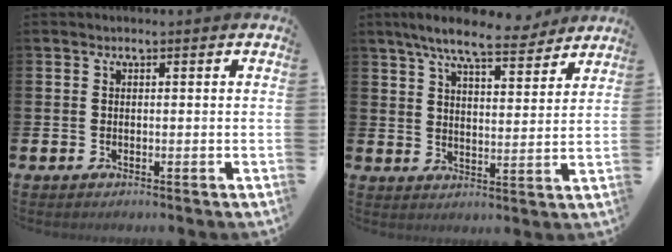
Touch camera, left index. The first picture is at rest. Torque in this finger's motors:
{"motor_torque": [1.07, -1.07, 0.92, 0.21]}